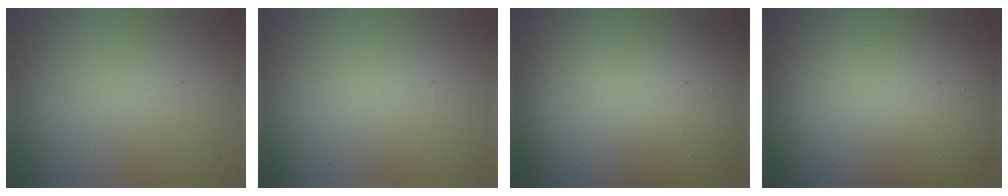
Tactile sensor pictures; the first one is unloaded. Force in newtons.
{"total": 0.0}
{"total": 22.9, "press": 22.9, "slide": 1.3}
{"total": 21.4, "press": 21.3, "slide": 1.1}